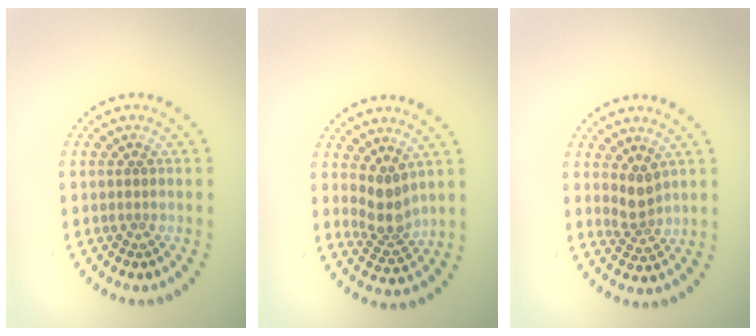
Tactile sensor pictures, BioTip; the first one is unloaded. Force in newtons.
{"total": 2.8, "press": 2.1, "slide": 1.8}
{"total": 2.1, "press": 1.5, "slide": 1.4}